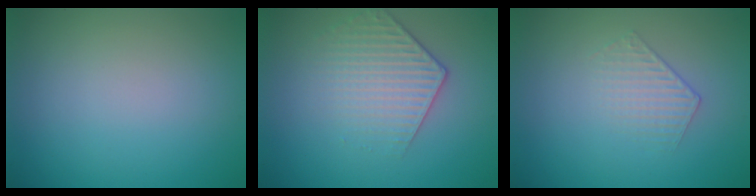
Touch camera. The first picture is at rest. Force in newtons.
{"total": 3.1, "press": 3.0, "slide": 1.0}
{"total": 1.3, "press": 0.6, "slide": 1.2}